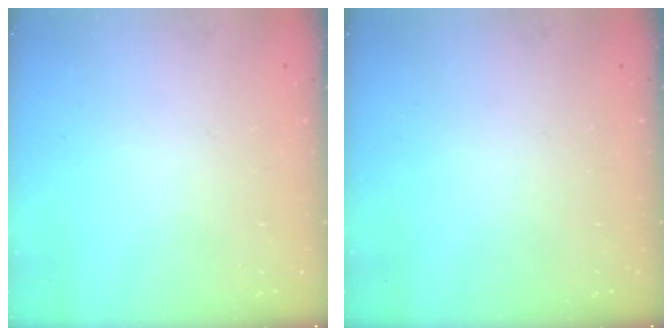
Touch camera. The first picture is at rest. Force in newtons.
{"total": 0.0}